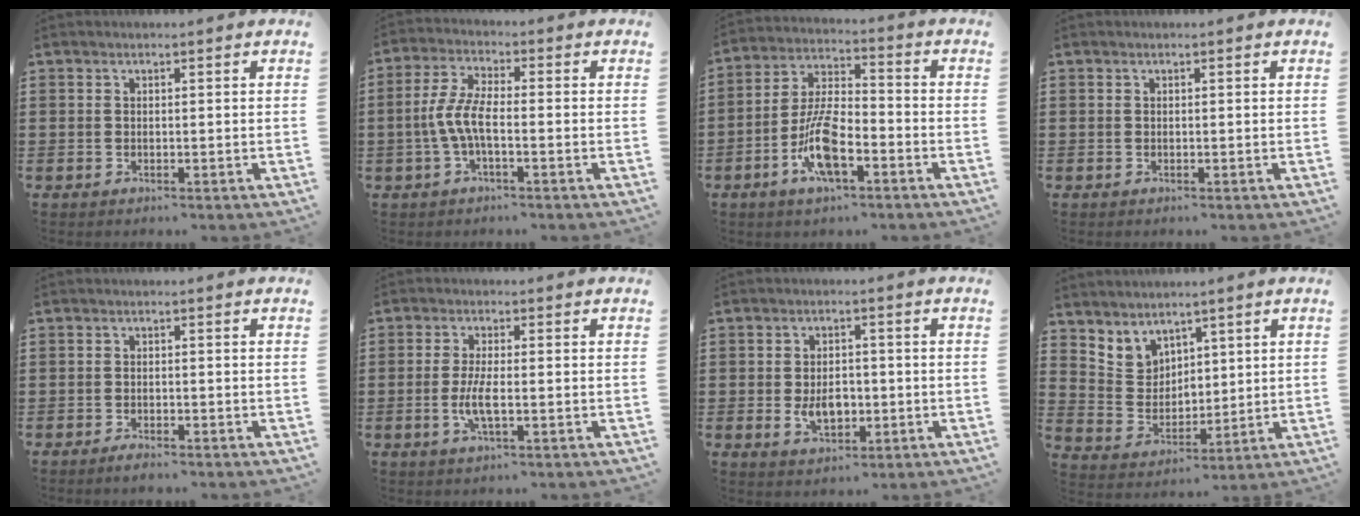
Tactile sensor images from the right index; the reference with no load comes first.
{"total": 5.8, "force": [-1.9, 1.6, 5.3], "torque": [-0.134, -0.014, -0.046]}
{"total": 9.7, "force": [-4.0, 3.5, 8.1], "torque": [-0.177, 0.001, -0.078]}
{"total": 0.0}
{"total": 1.4, "force": [-1.3, 0.0, 0.4], "torque": [-0.012, -0.005, -0.023]}
{"total": 4.2, "force": [-1.1, 0.9, 4.0], "torque": [-0.090, -0.007, -0.026]}
{"total": 4.5, "force": [-0.9, 2.8, 3.4], "torque": [-0.056, 0.002, -0.016]}
{"total": 5.2, "force": [3.7, 3.5, 0.4], "torque": [-0.033, -0.006, 0.072]}